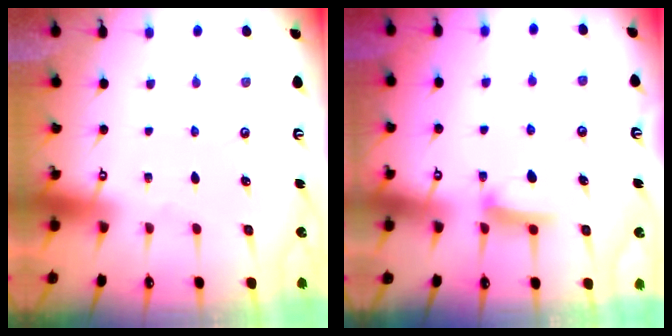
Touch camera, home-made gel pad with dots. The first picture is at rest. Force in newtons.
{"total": 6.3, "press": 6.2, "slide": 0.7}